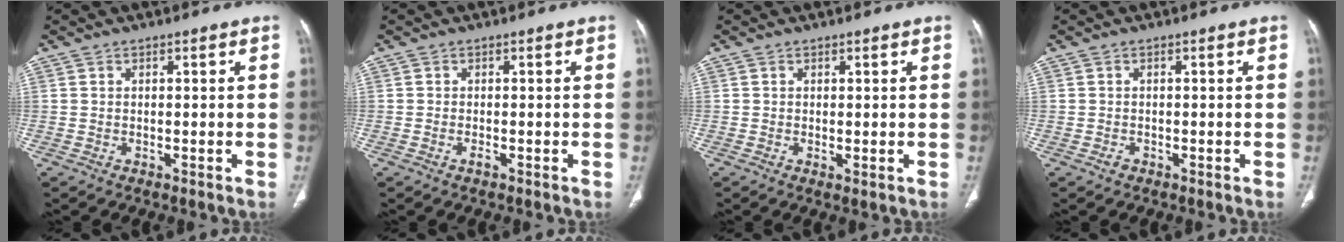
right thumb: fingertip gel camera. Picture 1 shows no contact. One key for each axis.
{"total": 0.7, "fx": -0.5, "fy": 0.2, "fz": 0.6, "tx": -0.011, "ty": 0.001, "tz": -0.009}
{"total": 0.8, "fx": 0.0, "fy": 0.2, "fz": 0.8, "tx": -0.018, "ty": -0.006, "tz": 0.000}
{"total": 0.8, "fx": -0.5, "fy": 0.5, "fz": 0.2, "tx": -0.003, "ty": 0.003, "tz": -0.010}